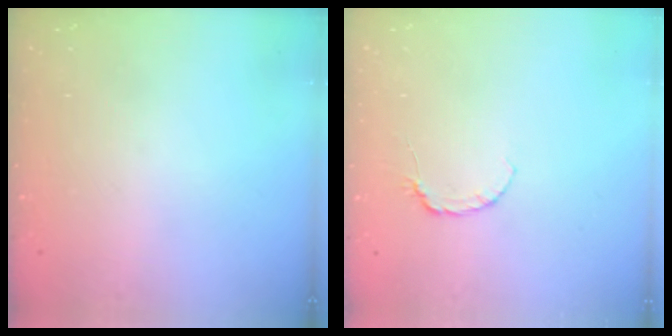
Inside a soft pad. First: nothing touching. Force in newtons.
{"total": 4.0, "press": 4.0, "slide": 0.5}